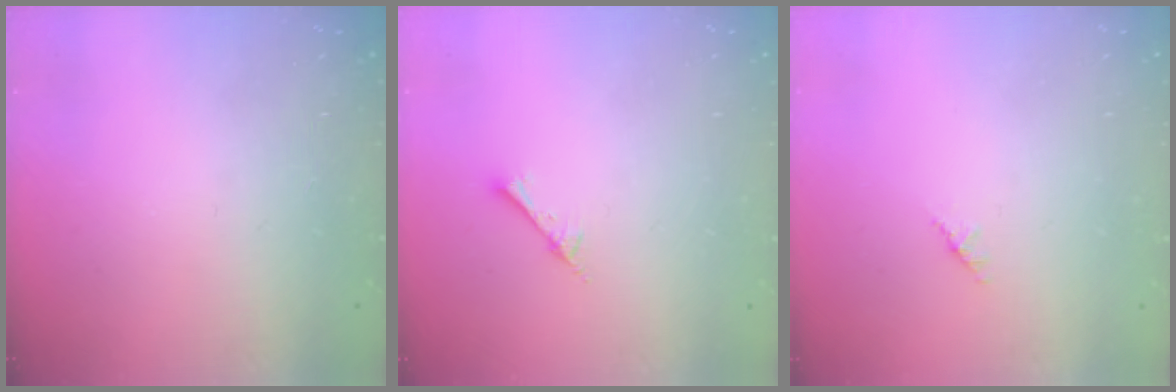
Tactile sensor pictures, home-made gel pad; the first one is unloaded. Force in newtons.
{"total": 2.6, "press": 2.6, "slide": 0.3}
{"total": 1.4, "press": 1.3, "slide": 0.4}